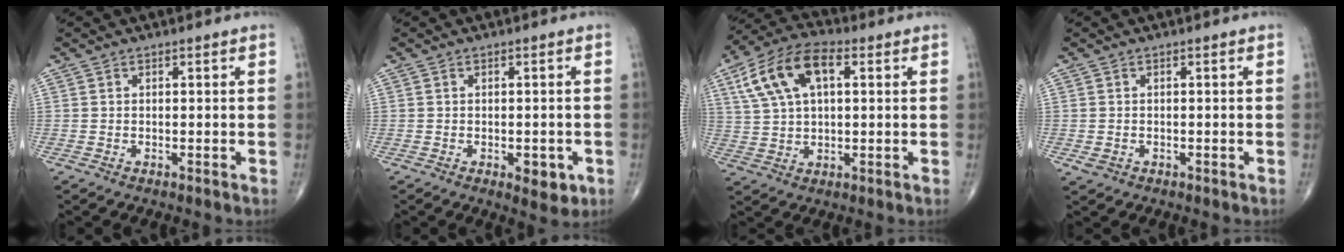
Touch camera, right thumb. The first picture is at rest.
{"total": 4.5, "force": [-1.5, 2.3, 3.6], "torque": [-0.029, -0.003, -0.014]}
{"total": 13.5, "force": [4.5, 7.0, 10.7], "torque": [-0.206, 0.019, 0.080]}
{"total": 1.5, "force": [-0.4, 1.3, 0.7], "torque": [-0.013, 0.002, -0.002]}